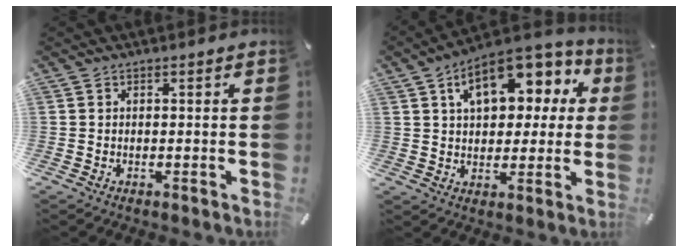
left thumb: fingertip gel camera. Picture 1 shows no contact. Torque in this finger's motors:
{"motor_torque": [2.46, 2.55, 1.46, -1.31, 0.16]}